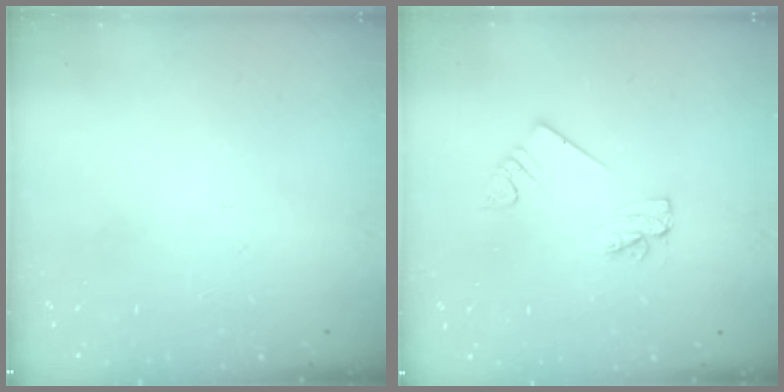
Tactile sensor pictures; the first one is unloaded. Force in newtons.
{"total": 1.9, "press": 1.9, "slide": 0.2}